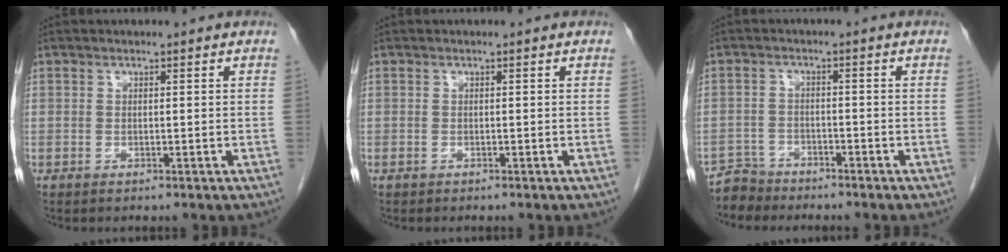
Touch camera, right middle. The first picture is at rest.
{"total": 0.0}
{"total": 3.5, "force": [-3.3, 1.0, -0.9], "torque": [0.017, -0.005, -0.061]}